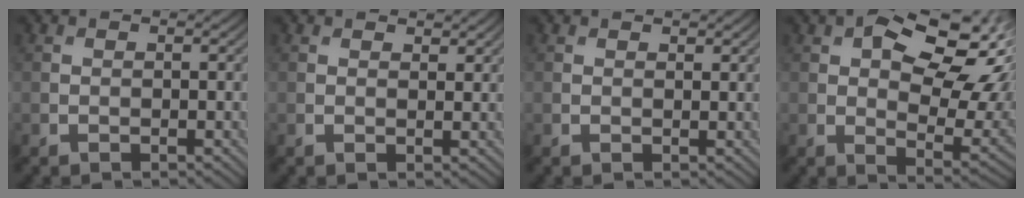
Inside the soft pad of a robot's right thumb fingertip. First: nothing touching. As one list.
[{"total": 1.8, "force": [1.4, 0.6, 0.8], "torque": [-0.014, -0.003, 0.028]}, {"total": 1.1, "force": [0.9, 0.3, 0.5], "torque": [-0.013, -0.002, 0.019]}, {"total": 15.7, "force": [5.8, 8.0, 12.2], "torque": [-0.181, 0.002, 0.094]}]